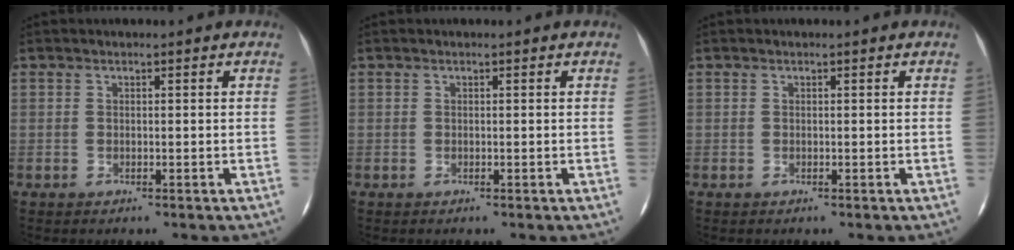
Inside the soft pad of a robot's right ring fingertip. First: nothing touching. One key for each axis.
{"total": 0.0}
{"total": 0.0}